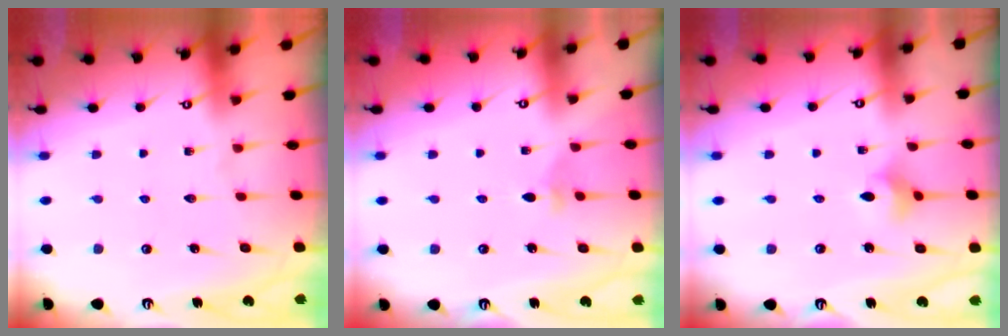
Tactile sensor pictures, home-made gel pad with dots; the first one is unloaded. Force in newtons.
{"total": 2.9, "press": 2.8, "slide": 0.8}
{"total": 3.1, "press": 3.1, "slide": 0.2}